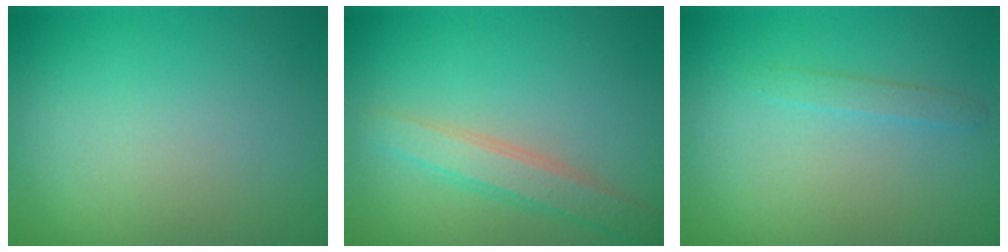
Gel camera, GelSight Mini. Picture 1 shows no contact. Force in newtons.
{"total": 2.8, "press": 2.8, "slide": 0.2}
{"total": 1.0, "press": 1.0, "slide": 0.0}